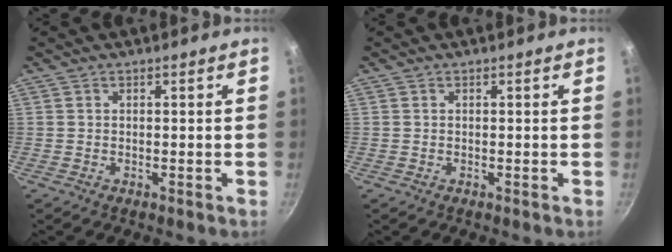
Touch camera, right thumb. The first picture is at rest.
{"total": 0.0}